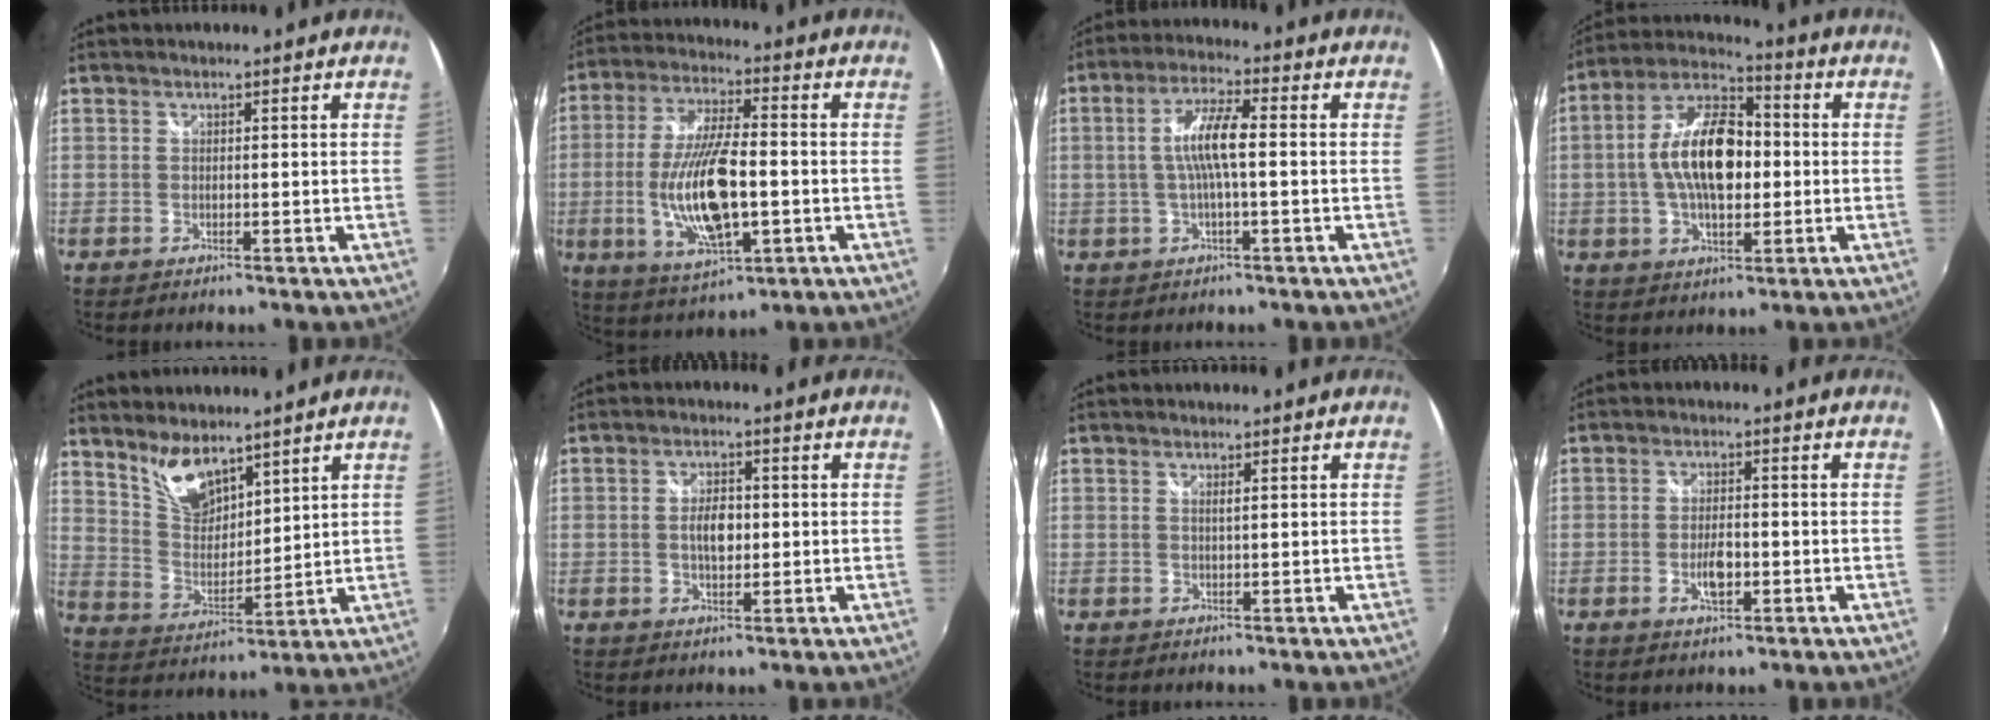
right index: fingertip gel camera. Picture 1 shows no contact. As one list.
[{"total": 16.1, "force": [-3.0, 5.6, 14.8], "torque": [-0.298, -0.012, -0.046]}, {"total": 7.6, "force": [-0.2, 1.0, 7.5], "torque": [-0.146, 0.006, -0.001]}, {"total": 15.3, "force": [-0.4, 7.6, 13.3], "torque": [-0.252, 0.016, -0.014]}, {"total": 9.3, "force": [7.2, 3.7, 4.6], "torque": [-0.084, 0.000, 0.147]}, {"total": 4.3, "force": [-0.1, 2.3, 3.6], "torque": [-0.065, 0.004, -0.003]}, {"total": 1.9, "force": [1.6, 0.2, 1.0], "torque": [-0.018, -0.002, 0.026]}, {"total": 4.5, "force": [-1.4, 2.0, 3.7], "torque": [-0.075, -0.003, -0.024]}]